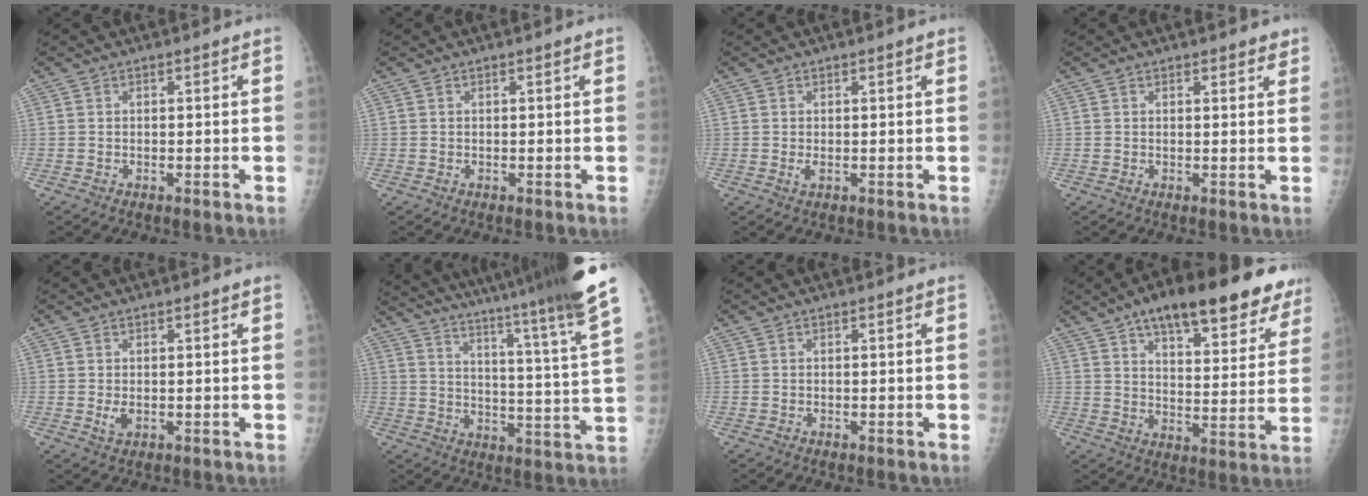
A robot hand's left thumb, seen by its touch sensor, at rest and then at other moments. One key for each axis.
{"total": 0.0}
{"total": 1.4, "fx": 0.2, "fy": 0.6, "fz": 1.3, "tx": -0.024, "ty": 0.003, "tz": 0.006}
{"total": 1.8, "fx": 1.5, "fy": 0.8, "fz": 0.8, "tx": 0.005, "ty": -0.007, "tz": 0.013}
{"total": 2.2, "fx": 0.3, "fy": 1.2, "fz": 1.9, "tx": -0.029, "ty": -0.004, "tz": 0.009}
{"total": 26.1, "fx": 21.4, "fy": -0.2, "fz": 14.9, "tx": -0.216, "ty": -0.129, "tz": 0.294}
{"total": 0.0}
{"total": 23.1, "fx": 15.3, "fy": 8.8, "fz": 14.8, "tx": -0.170, "ty": -0.035, "tz": 0.213}